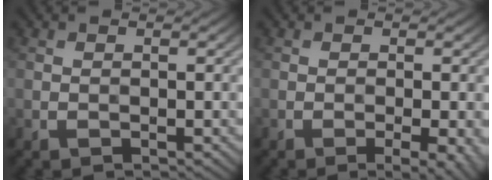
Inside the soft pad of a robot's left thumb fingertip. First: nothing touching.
{"total": 3.2, "force": [-1.2, 0.6, 2.9], "torque": [-0.042, 0.002, -0.017]}